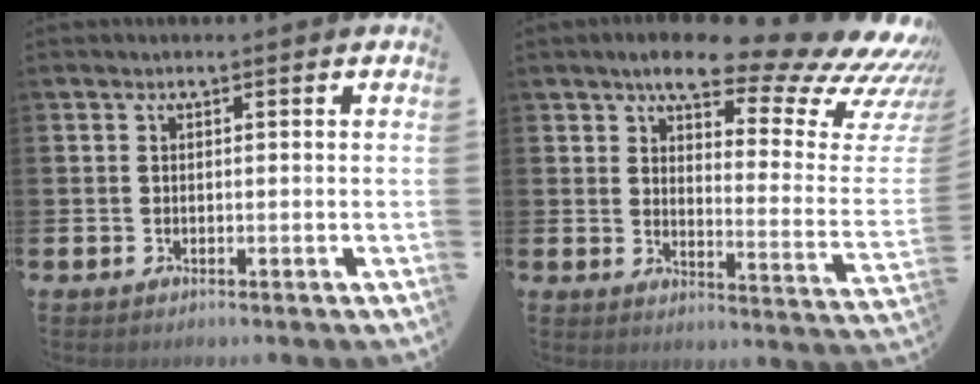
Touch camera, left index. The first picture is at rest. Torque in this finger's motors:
{"motor_torque": [1.07, -1.07, 1.05, 0.21]}